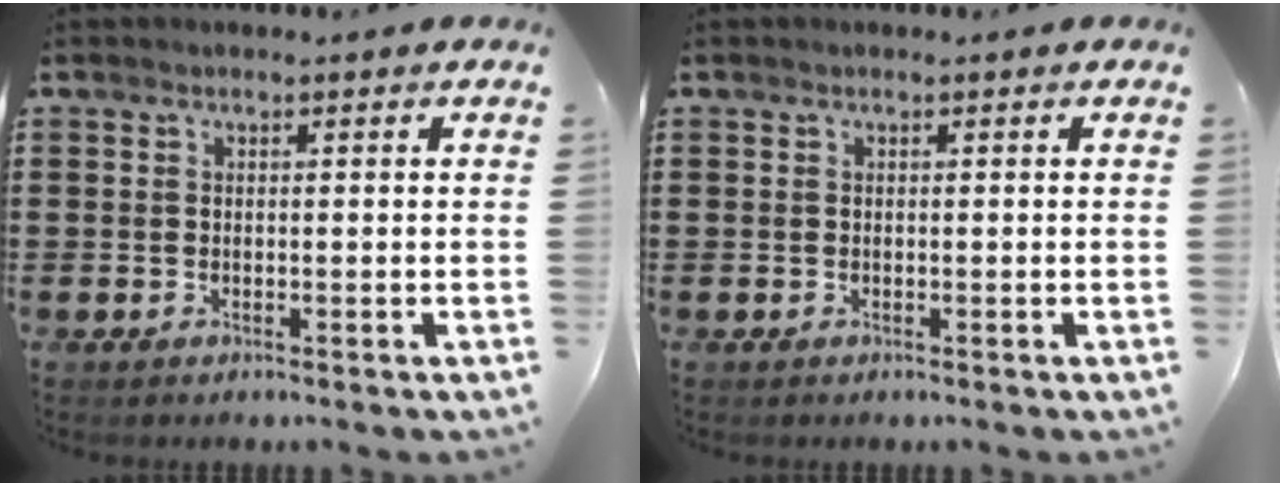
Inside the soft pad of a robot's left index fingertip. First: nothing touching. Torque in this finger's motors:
{"motor_torque": [0.00, 0.00, 0.00, 0.00]}